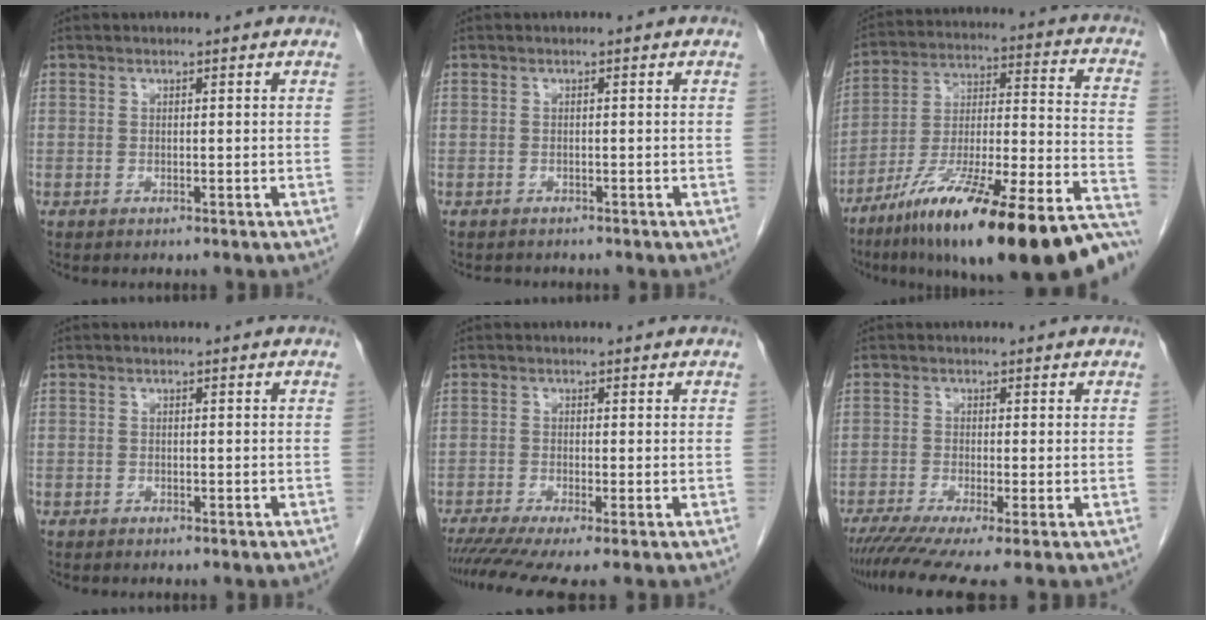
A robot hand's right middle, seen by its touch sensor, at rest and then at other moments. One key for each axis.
{"total": 1.9, "fx": -1.7, "fy": 0.8, "fz": 0.3, "tx": -0.013, "ty": -0.003, "tz": -0.022}
{"total": 30.8, "fx": -22.5, "fy": 3.9, "fz": 20.6, "tx": -0.244, "ty": -0.007, "tz": -0.351}
{"total": 0.6, "fx": -0.5, "fy": 0.3, "fz": 0.1, "tx": -0.007, "ty": 0.002, "tz": -0.011}
{"total": 7.4, "fx": -5.3, "fy": 0.5, "fz": 5.1, "tx": -0.085, "ty": -0.013, "tz": -0.091}
{"total": 8.2, "fx": -5.7, "fy": 0.5, "fz": 5.9, "tx": -0.095, "ty": -0.014, "tz": -0.096}